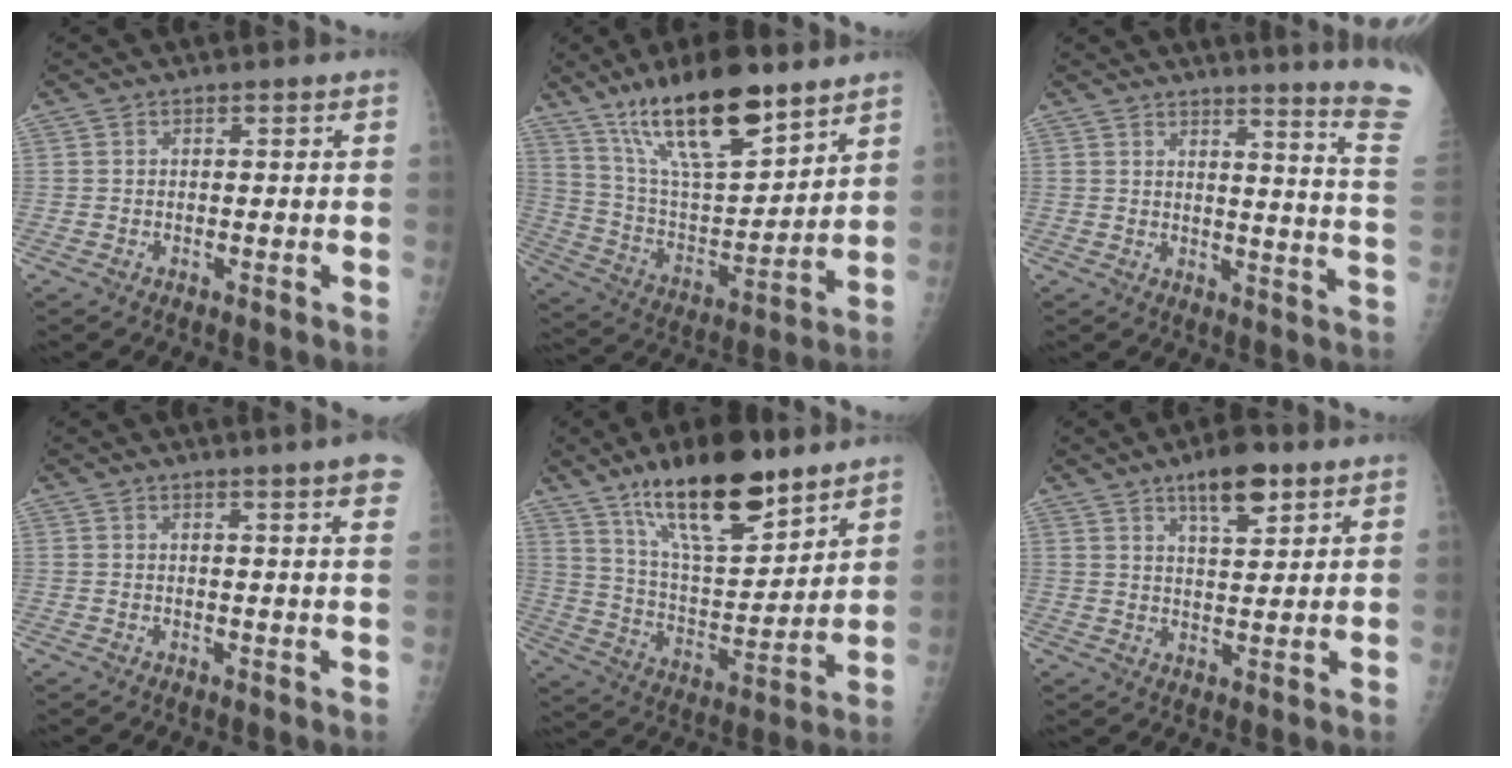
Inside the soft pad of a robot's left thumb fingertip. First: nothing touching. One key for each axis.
{"total": 21.1, "fx": 14.4, "fy": 6.6, "fz": 13.9, "tx": -0.212, "ty": -0.067, "tz": 0.262}
{"total": 16.3, "fx": 13.8, "fy": -1.4, "fz": 8.6, "tx": -0.097, "ty": -0.147, "tz": 0.146}
{"total": 8.6, "fx": 6.2, "fy": 0.2, "fz": 6.0, "tx": -0.066, "ty": -0.014, "tz": 0.057}
{"total": 20.1, "fx": 13.9, "fy": 6.9, "fz": 12.8, "tx": -0.176, "ty": -0.077, "tz": 0.245}
{"total": 8.6, "fx": 5.6, "fy": 2.9, "fz": 5.8, "tx": -0.076, "ty": -0.032, "tz": 0.089}